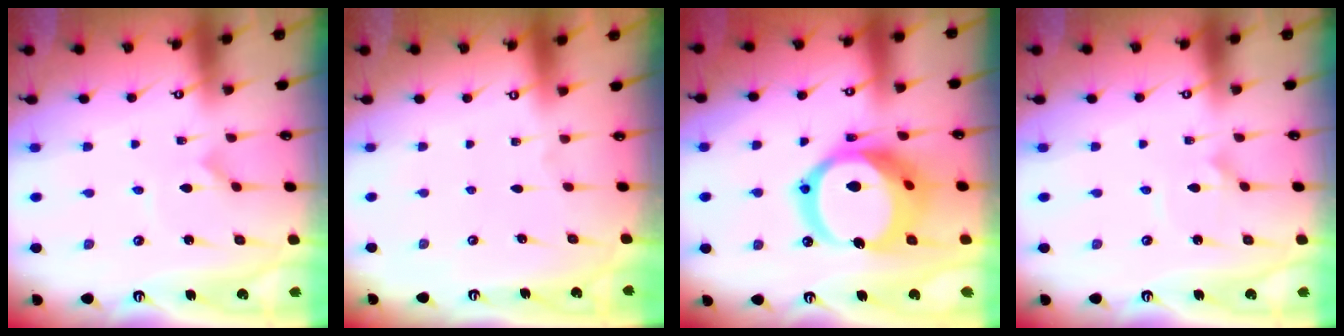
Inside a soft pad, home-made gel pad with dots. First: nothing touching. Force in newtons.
{"total": 0.0}
{"total": 20.5, "press": 20.4, "slide": 2.4}
{"total": 1.6, "press": 1.6, "slide": 0.0}